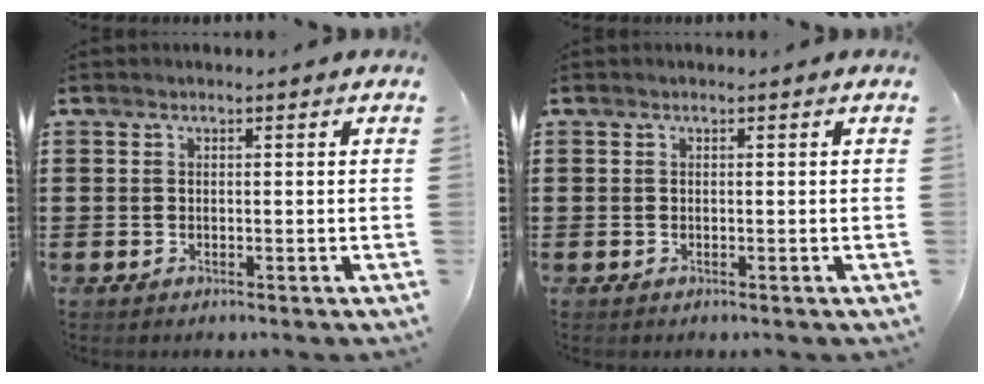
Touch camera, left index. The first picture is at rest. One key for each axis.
{"total": 0.0}